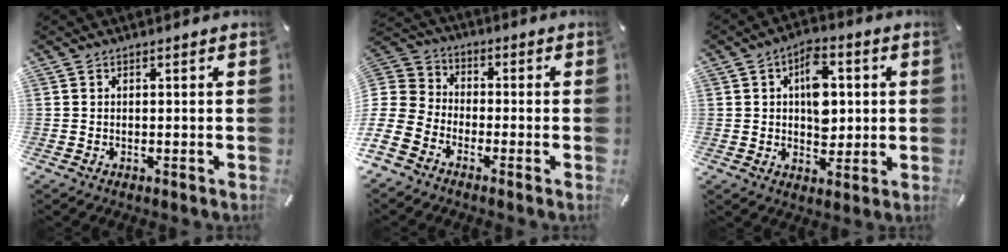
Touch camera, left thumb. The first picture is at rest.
{"total": 10.2, "force": [-6.1, 7.3, 3.8], "torque": [-0.099, 0.027, -0.119]}
{"total": 10.2, "force": [1.4, 7.1, 7.2], "torque": [-0.093, 0.003, 0.023]}